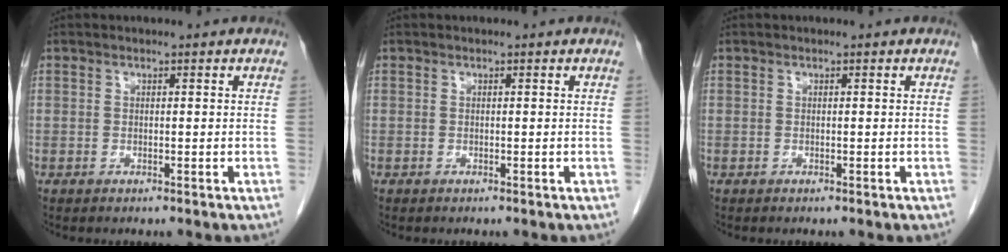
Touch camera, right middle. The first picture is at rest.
{"total": 0.0}
{"total": 0.0}